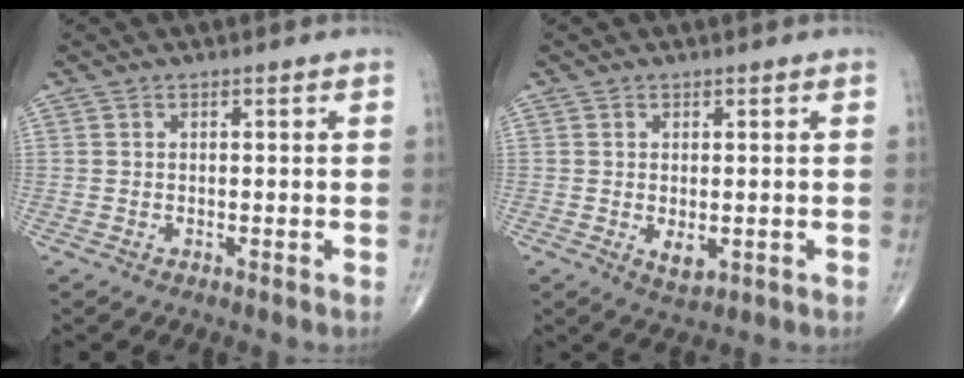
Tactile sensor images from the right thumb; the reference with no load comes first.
{"total": 2.9, "force": [-0.4, 1.6, 2.4], "torque": [-0.030, -0.006, 0.003]}